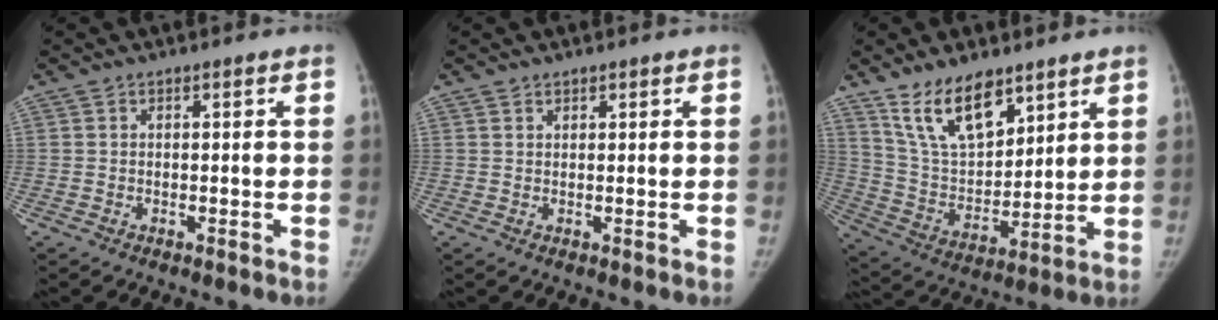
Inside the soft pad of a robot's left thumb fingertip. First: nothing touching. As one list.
[{"total": 1.0, "force": [0.8, 0.5, 0.1], "torque": [0.008, -0.005, 0.010]}, {"total": 14.8, "force": [10.0, 7.0, 8.3], "torque": [-0.113, -0.059, 0.199]}]